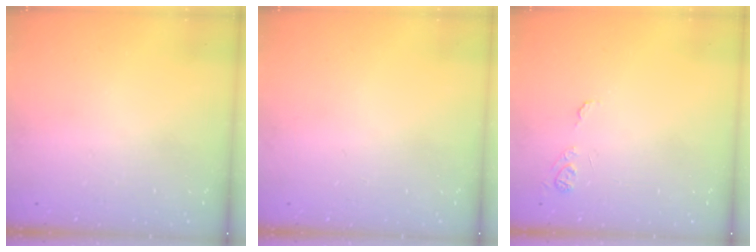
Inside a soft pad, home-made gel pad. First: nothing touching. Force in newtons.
{"total": 0.0}
{"total": 7.2, "press": 7.2, "slide": 0.7}